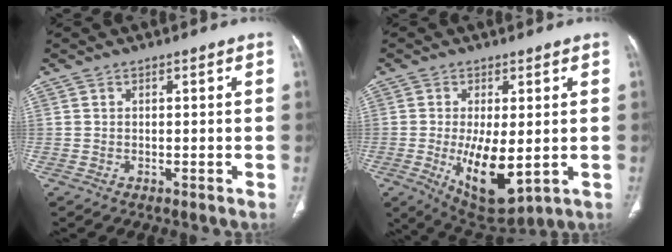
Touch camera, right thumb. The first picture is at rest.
{"total": 11.6, "force": [-1.9, 4.9, 10.3], "torque": [-0.167, -0.027, -0.013]}